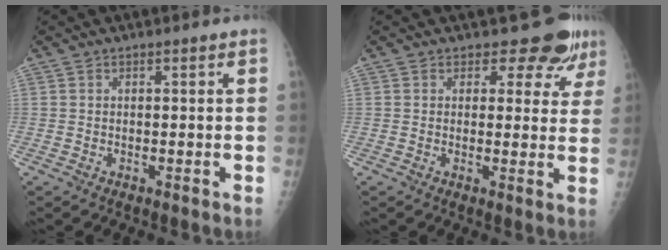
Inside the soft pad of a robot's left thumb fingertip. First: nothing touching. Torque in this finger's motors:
{"motor_torque": [0.04, 0.11, 0.05, 0.08, 0.04]}